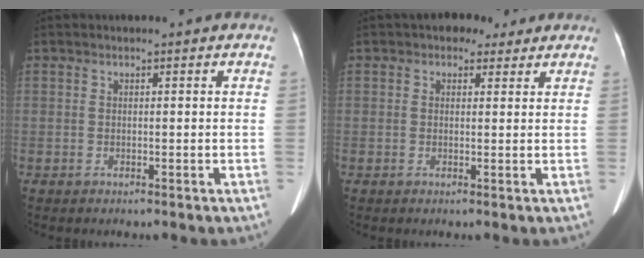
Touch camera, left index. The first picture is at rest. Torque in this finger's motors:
{"motor_torque": [0.95, -1.19, 0.01, -0.06]}